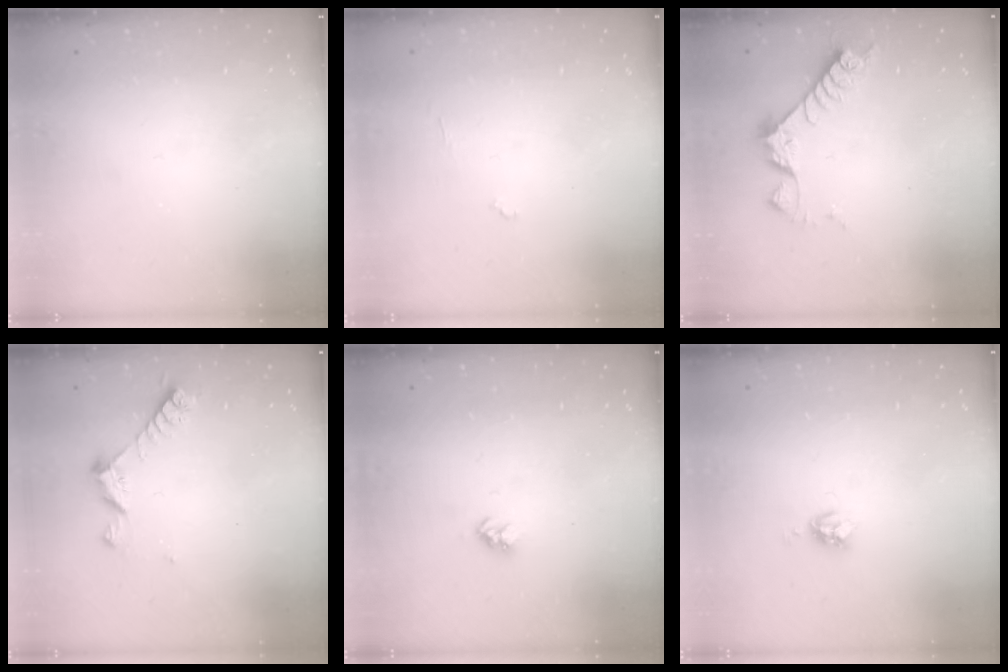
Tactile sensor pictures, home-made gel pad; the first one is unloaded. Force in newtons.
{"total": 3.9, "press": 3.9, "slide": 0.3}
{"total": 7.0, "press": 7.0, "slide": 0.5}
{"total": 7.2, "press": 7.2, "slide": 0.5}
{"total": 3.0, "press": 3.0, "slide": 0.3}
{"total": 4.7, "press": 4.6, "slide": 0.4}